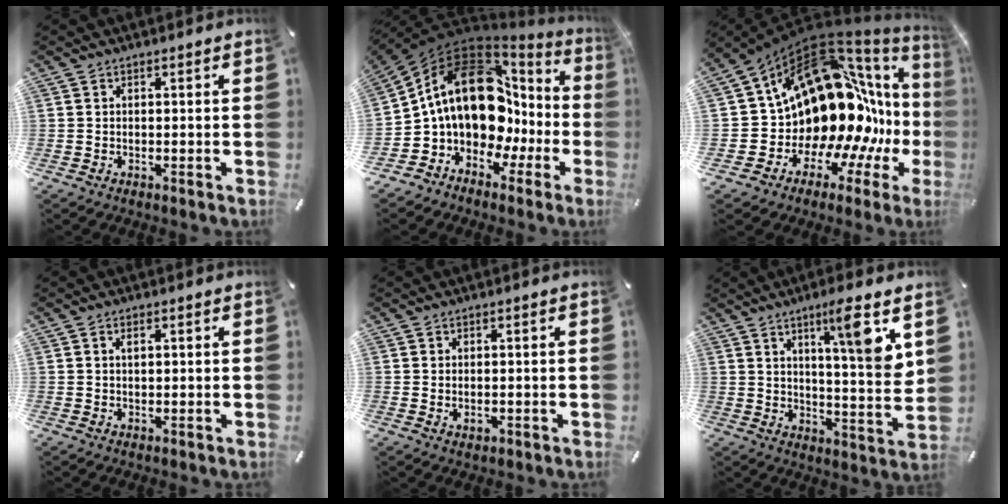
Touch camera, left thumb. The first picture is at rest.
{"total": 20.2, "force": [4.4, 13.8, 14.1], "torque": [-0.262, -0.031, 0.084]}
{"total": 19.5, "force": [2.9, 12.5, 14.8], "torque": [-0.181, -0.108, 0.097]}
{"total": 1.6, "force": [0.5, 1.0, 1.1], "torque": [-0.016, 0.001, 0.006]}
{"total": 1.4, "force": [0.0, 0.8, 1.1], "torque": [-0.016, -0.003, -0.002]}
{"total": 10.8, "force": [6.3, 0.6, 8.8], "torque": [-0.135, -0.041, 0.095]}